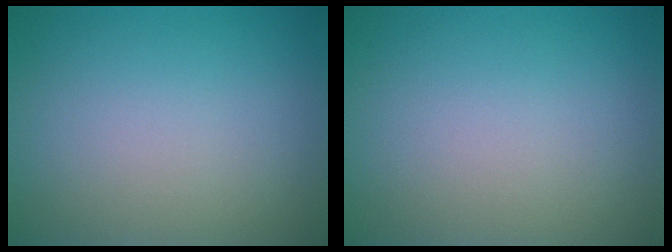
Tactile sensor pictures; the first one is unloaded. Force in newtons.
{"total": 0.0}